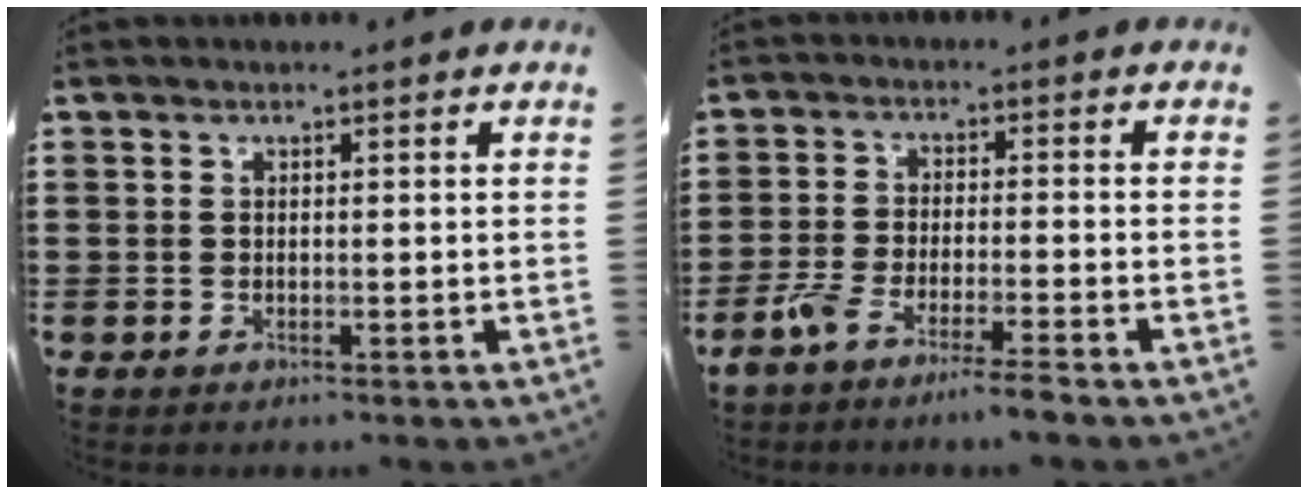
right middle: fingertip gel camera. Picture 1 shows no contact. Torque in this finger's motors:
{"motor_torque": [0.58, -0.39, 0.21, 0.11]}